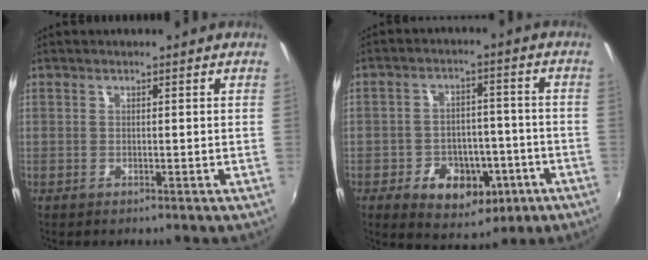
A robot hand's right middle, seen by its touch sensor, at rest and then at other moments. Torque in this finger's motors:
{"motor_torque": [-0.16, -0.22, 0.13, 0.00]}